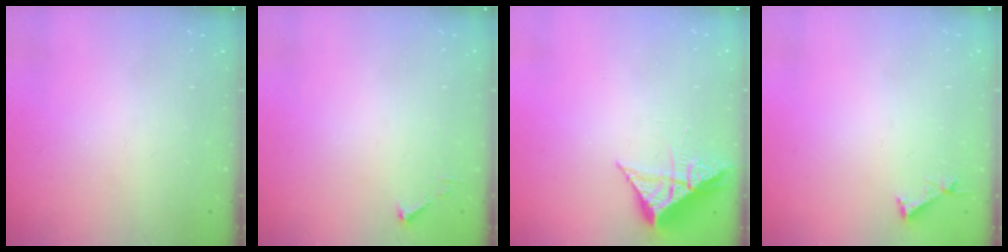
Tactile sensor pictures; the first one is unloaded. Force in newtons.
{"total": 2.7, "press": 2.7, "slide": 0.3}
{"total": 7.0, "press": 7.0, "slide": 0.3}
{"total": 3.1, "press": 3.1, "slide": 0.3}